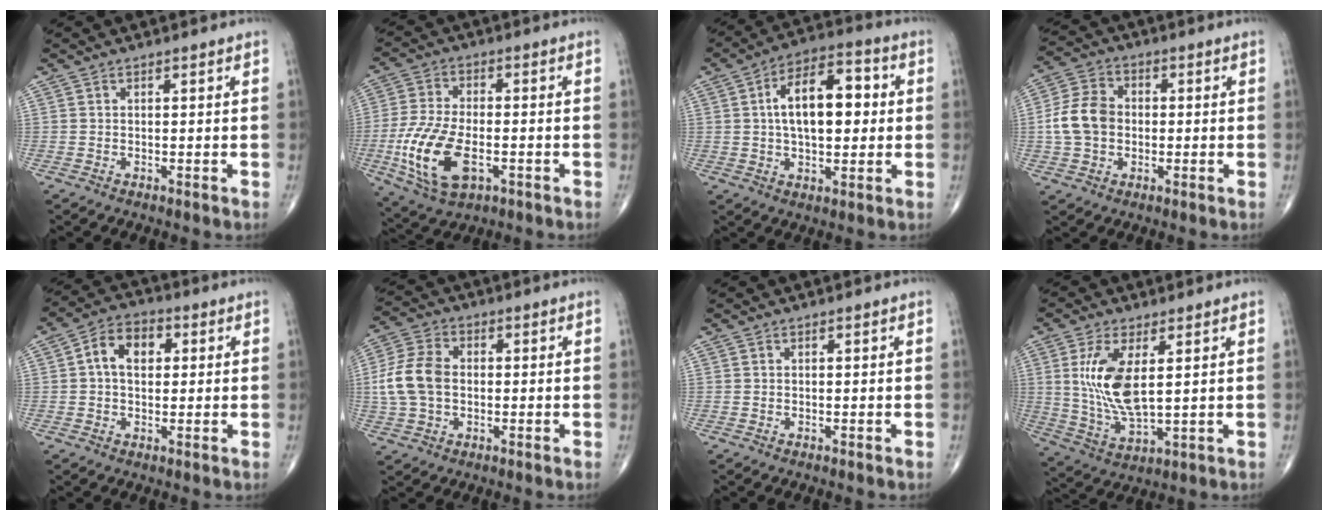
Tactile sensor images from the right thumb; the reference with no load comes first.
{"total": 14.5, "force": [-4.1, 7.4, 11.8], "torque": [-0.245, 0.002, -0.070]}
{"total": 14.2, "force": [1.7, 7.4, 12.0], "torque": [-0.174, 0.022, 0.020]}
{"total": 9.1, "force": [-0.5, 7.0, 5.8], "torque": [-0.103, 0.021, -0.015]}
{"total": 7.8, "force": [1.3, 5.3, 5.6], "torque": [-0.083, 0.020, 0.014]}
{"total": 10.0, "force": [-0.2, 7.0, 7.2], "torque": [-0.147, 0.019, -0.009]}
{"total": 0.0}
{"total": 11.8, "force": [2.6, 4.7, 10.5], "torque": [-0.219, -0.021, 0.061]}